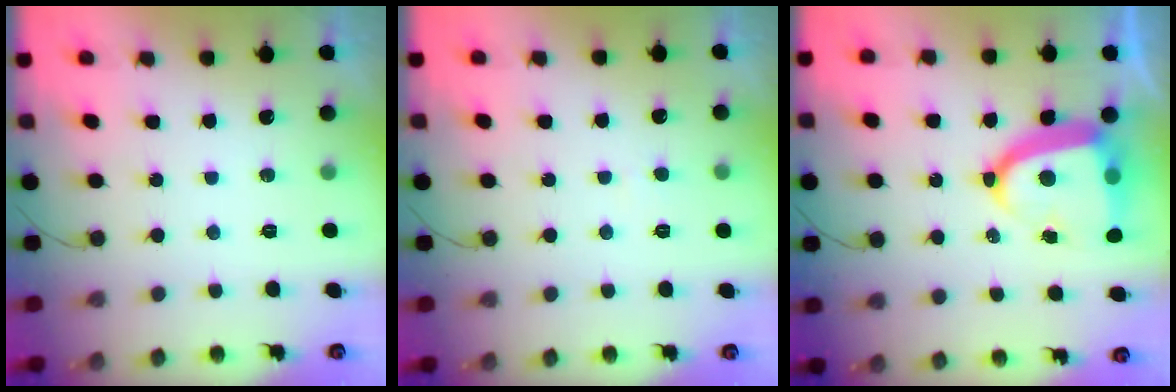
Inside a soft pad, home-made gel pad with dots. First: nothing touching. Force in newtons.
{"total": 1.7, "press": 1.7, "slide": 0.1}
{"total": 15.4, "press": 15.3, "slide": 2.0}